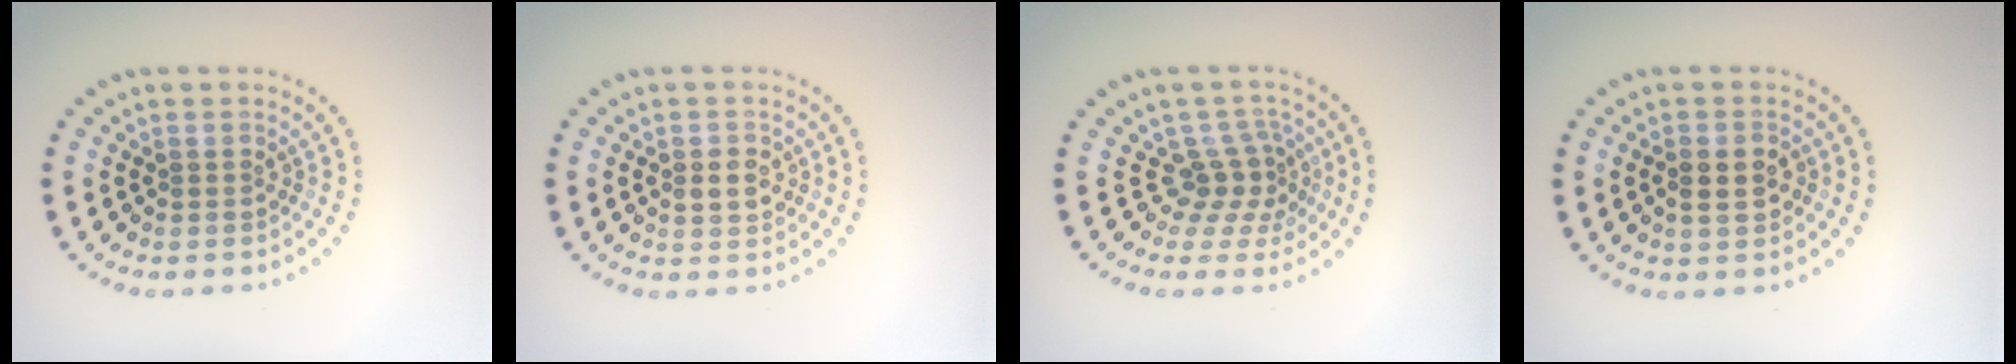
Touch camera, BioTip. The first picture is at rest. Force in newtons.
{"total": 1.9, "press": 1.9, "slide": 0.4}
{"total": 2.9, "press": 1.9, "slide": 2.2}
{"total": 2.5, "press": 2.5, "slide": 0.2}